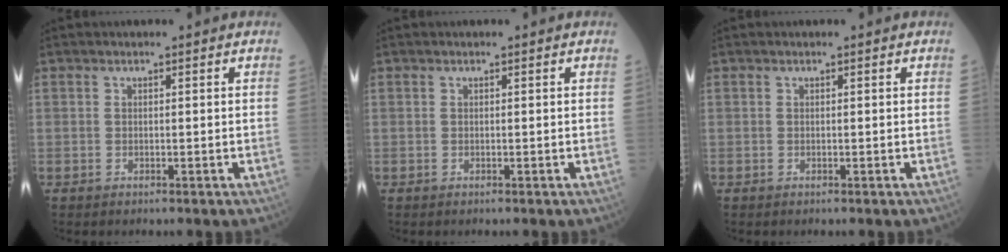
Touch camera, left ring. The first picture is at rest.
{"total": 0.0}
{"total": 0.0}